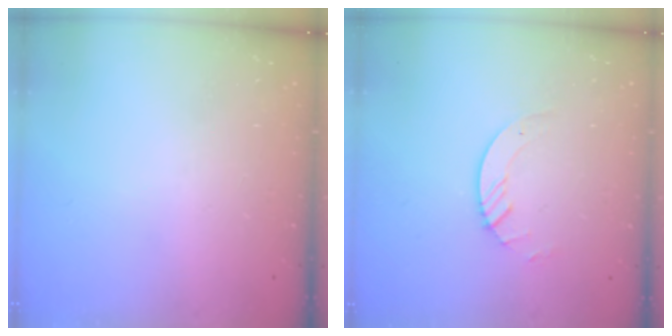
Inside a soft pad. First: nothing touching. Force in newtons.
{"total": 3.9, "press": 3.9, "slide": 0.4}